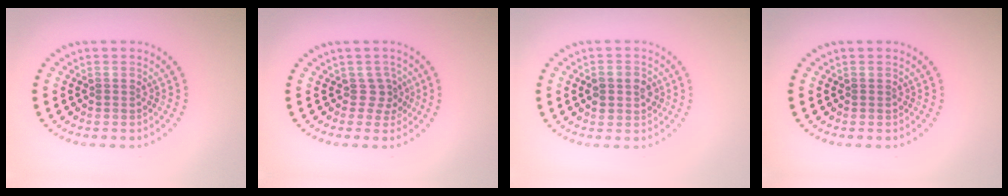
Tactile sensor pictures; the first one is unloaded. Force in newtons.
{"total": 1.7, "press": 1.1, "slide": 1.3}
{"total": 2.1, "press": 2.1, "slide": 0.1}
{"total": 0.0}